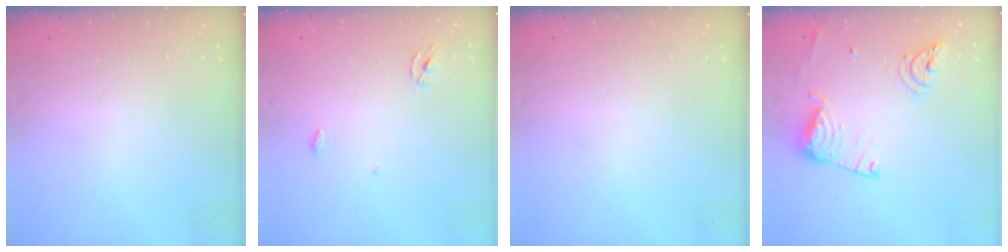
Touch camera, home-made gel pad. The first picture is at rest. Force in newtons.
{"total": 2.5, "press": 2.5, "slide": 0.1}
{"total": 0.0}
{"total": 14.5, "press": 14.5, "slide": 1.3}